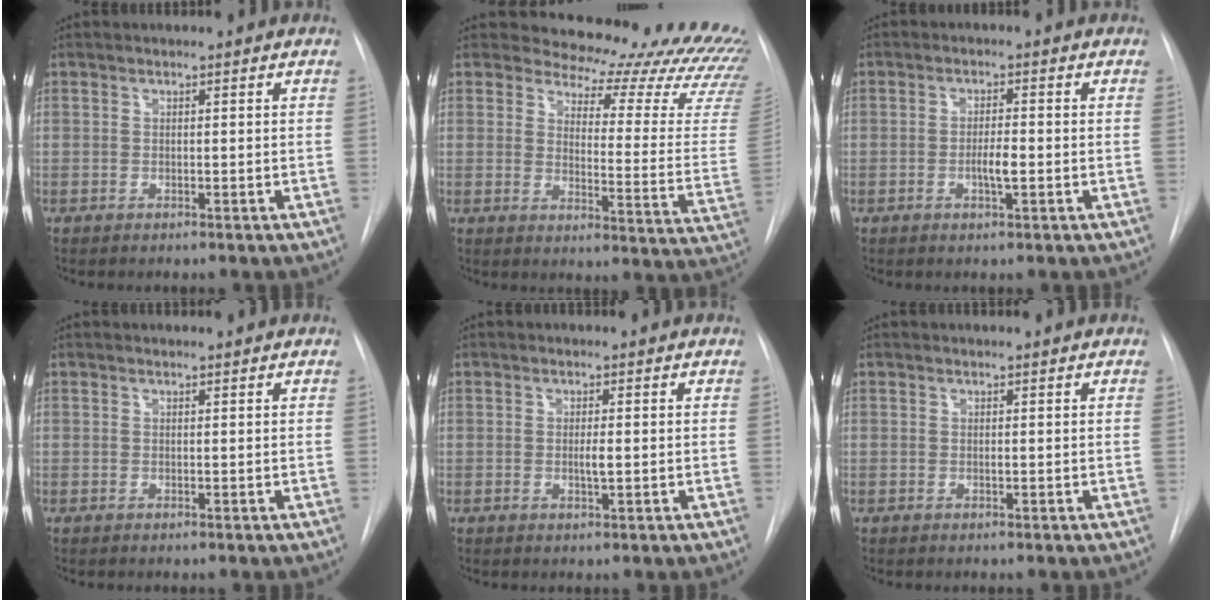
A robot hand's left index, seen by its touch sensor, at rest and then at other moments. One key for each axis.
{"total": 22.6, "fx": 21.6, "fy": 4.4, "fz": 4.9, "tx": -0.042, "ty": -0.147, "tz": 0.220}
{"total": 3.0, "fx": -1.6, "fy": 0.3, "fz": 2.5, "tx": -0.045, "ty": -0.006, "tz": -0.025}
{"total": 0.0}
{"total": 1.7, "fx": -1.0, "fy": 0.1, "fz": 1.4, "tx": -0.027, "ty": -0.008, "tz": -0.014}
{"total": 0.8, "fx": -0.8, "fy": -0.1, "fz": 0.0, "tx": -0.003, "ty": -0.006, "tz": -0.012}